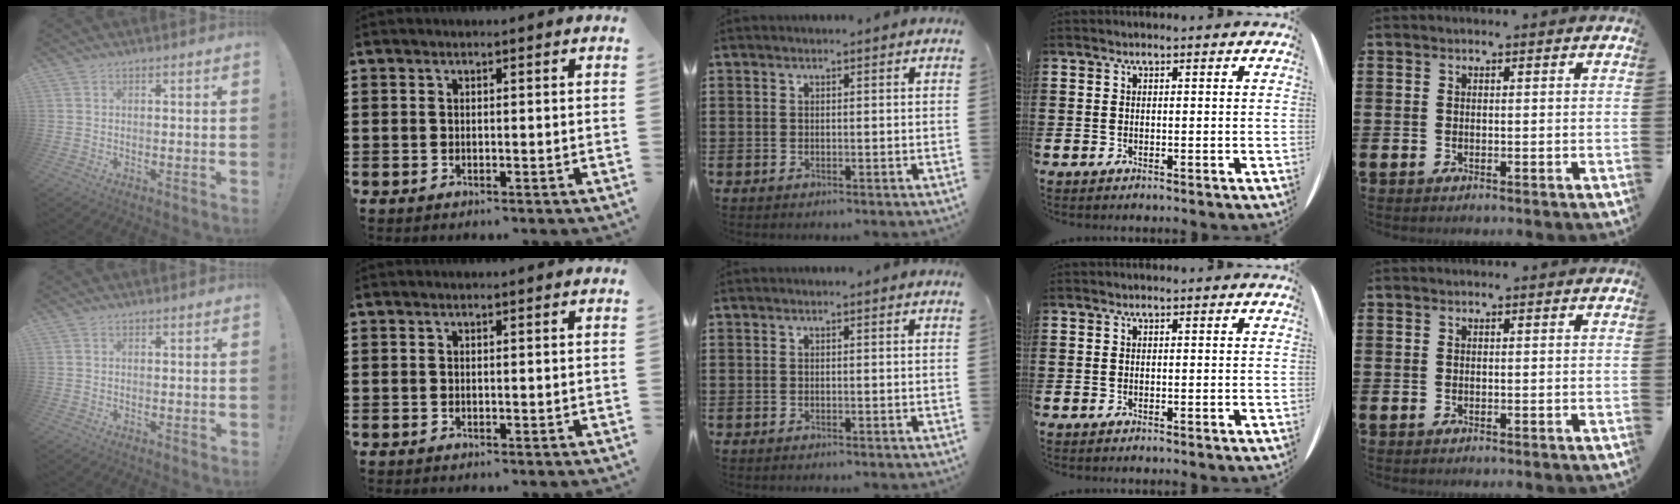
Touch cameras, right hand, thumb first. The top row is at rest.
{"thumb": {"total": 0.5, "force": [0.3, 0.3, 0.3], "torque": [-0.001, 0.000, 0.004]}}